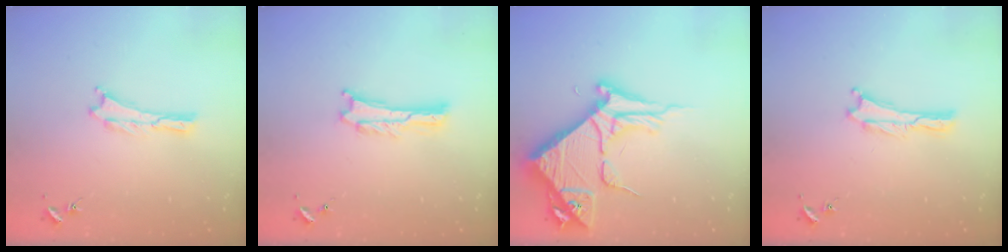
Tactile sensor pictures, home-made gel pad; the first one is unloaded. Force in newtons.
{"total": 1.0, "press": 1.0, "slide": 0.2}
{"total": 9.5, "press": 9.5, "slide": 1.1}
{"total": 0.0}